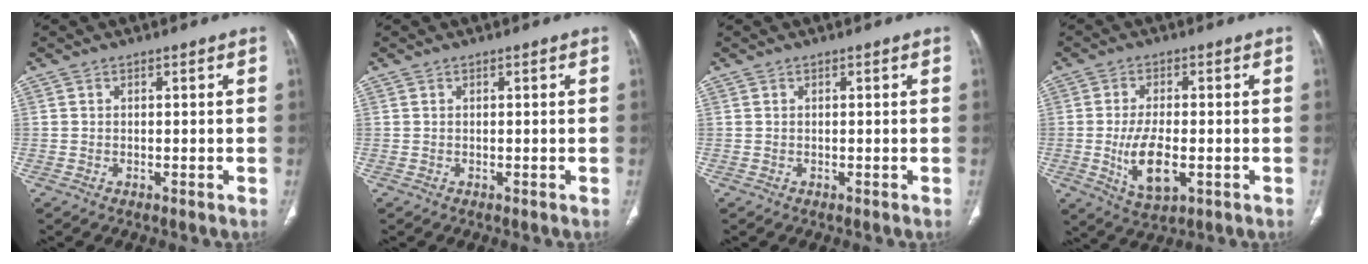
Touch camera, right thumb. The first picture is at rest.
{"total": 0.0}
{"total": 0.0}
{"total": 9.1, "force": [-1.8, 4.2, 7.9], "torque": [-0.145, -0.004, -0.024]}